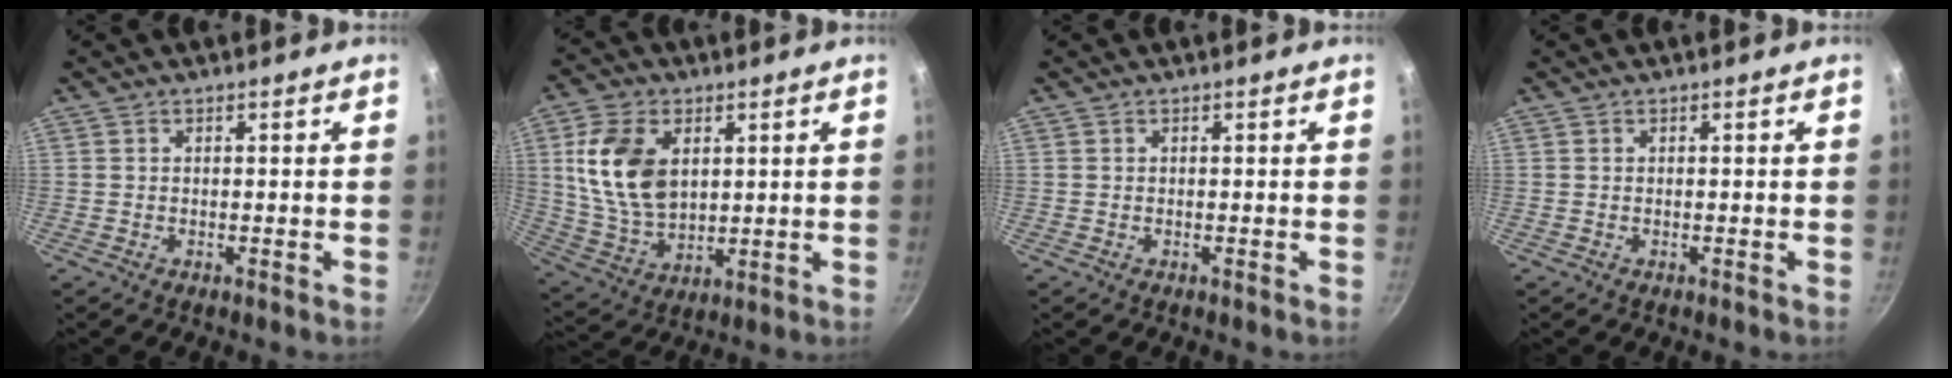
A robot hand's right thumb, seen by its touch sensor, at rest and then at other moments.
{"total": 14.5, "force": [3.5, 9.4, 10.4], "torque": [-0.180, -0.018, 0.078]}
{"total": 0.0}
{"total": 0.0}